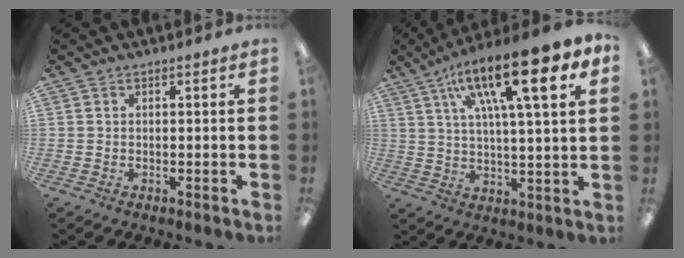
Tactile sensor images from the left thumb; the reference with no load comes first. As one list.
[{"total": 18.2, "force": [9.5, 4.4, 14.9], "torque": [-0.243, -0.040, 0.143]}]